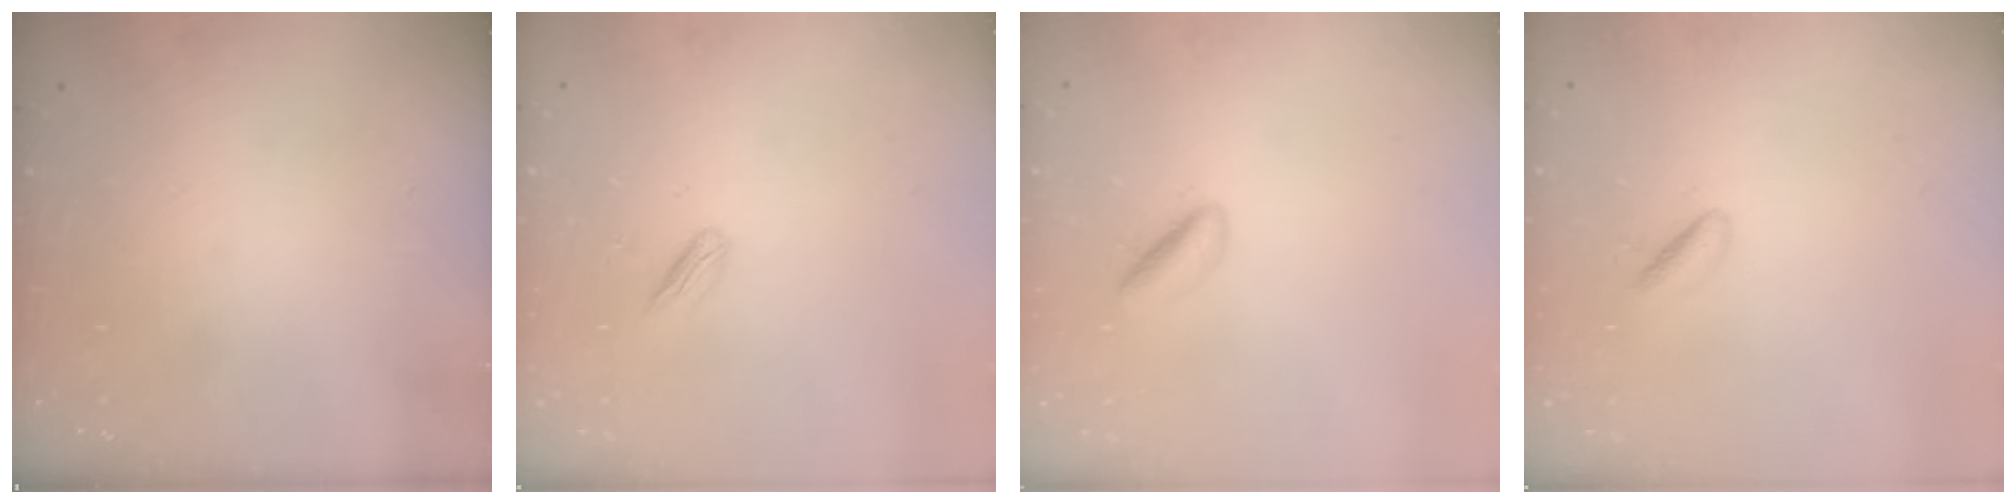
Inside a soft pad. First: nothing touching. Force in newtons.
{"total": 2.3, "press": 2.2, "slide": 0.7}
{"total": 2.0, "press": 2.0, "slide": 0.0}
{"total": 2.4, "press": 2.2, "slide": 1.0}